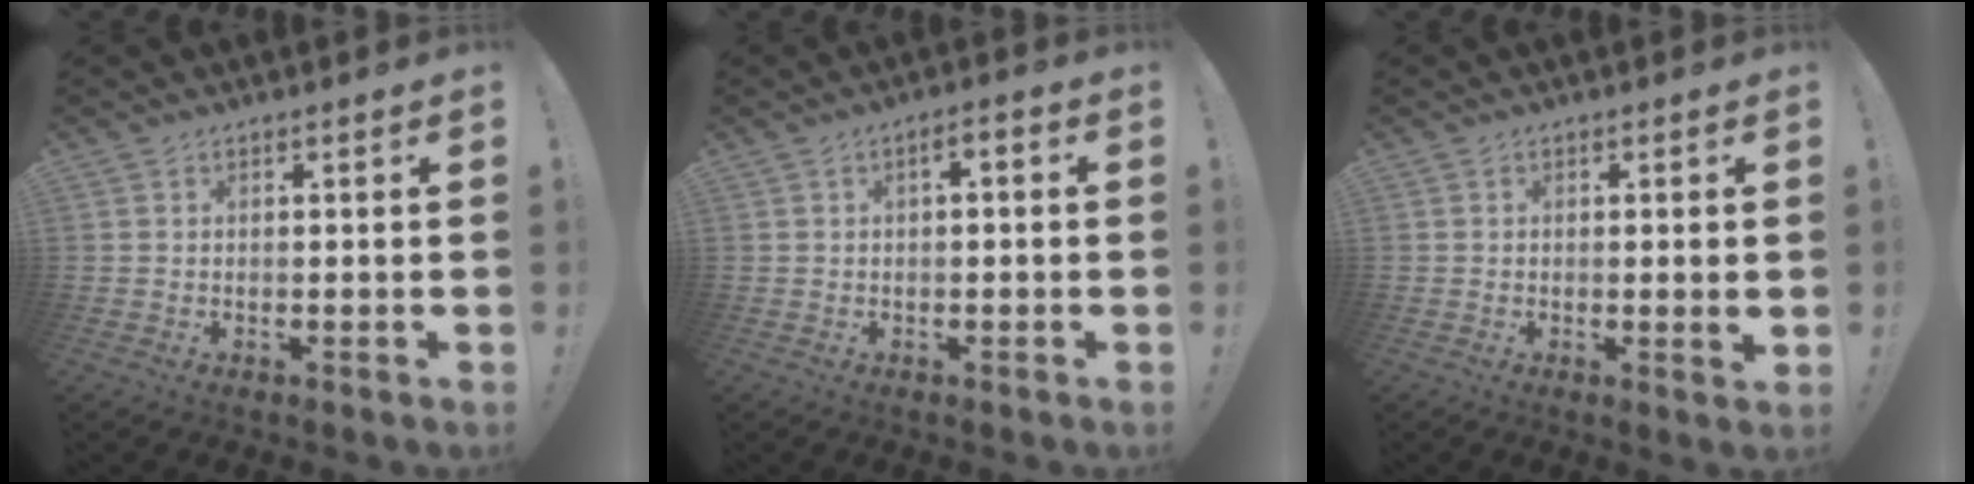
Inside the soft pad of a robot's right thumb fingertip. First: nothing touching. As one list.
[{"total": 2.6, "force": [-0.8, 1.1, 2.2], "torque": [-0.037, 0.013, -0.017]}, {"total": 2.6, "force": [0.3, -0.1, 2.6], "torque": [-0.035, -0.009, 0.004]}]